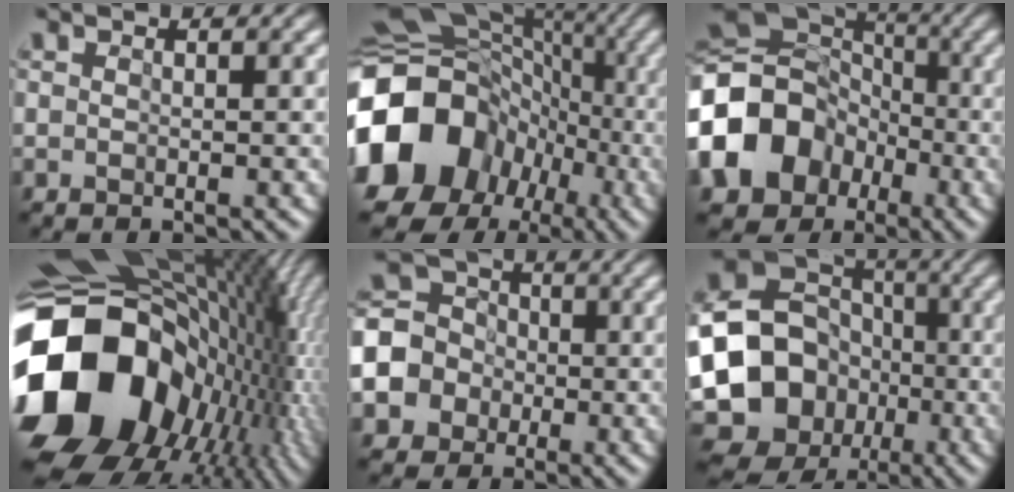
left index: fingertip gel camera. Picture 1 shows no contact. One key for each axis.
{"total": 15.7, "fx": -3.5, "fy": 13.3, "fz": 7.7, "tx": -0.183, "ty": -0.001, "tz": -0.068}
{"total": 16.1, "fx": -4.8, "fy": 13.2, "fz": 7.7, "tx": -0.182, "ty": -0.007, "tz": -0.110}
{"total": 18.9, "fx": -2.8, "fy": 13.7, "fz": 12.7, "tx": -0.285, "ty": -0.010, "tz": -0.026}
{"total": 6.7, "fx": -1.8, "fy": 5.9, "fz": 2.7, "tx": -0.075, "ty": -0.004, "tz": -0.043}
{"total": 16.9, "fx": -3.9, "fy": 14.6, "fz": 7.6, "tx": -0.168, "ty": -0.008, "tz": -0.079}